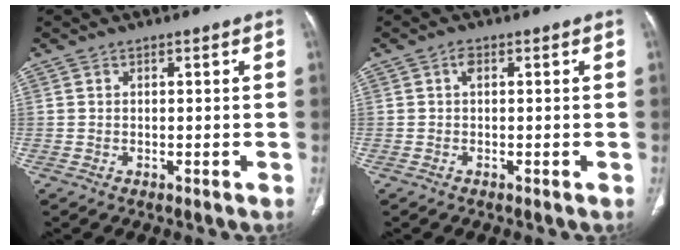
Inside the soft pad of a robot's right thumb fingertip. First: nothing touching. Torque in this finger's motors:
{"motor_torque": [0.41, 0.21, 0.21, -0.57, 0.04]}